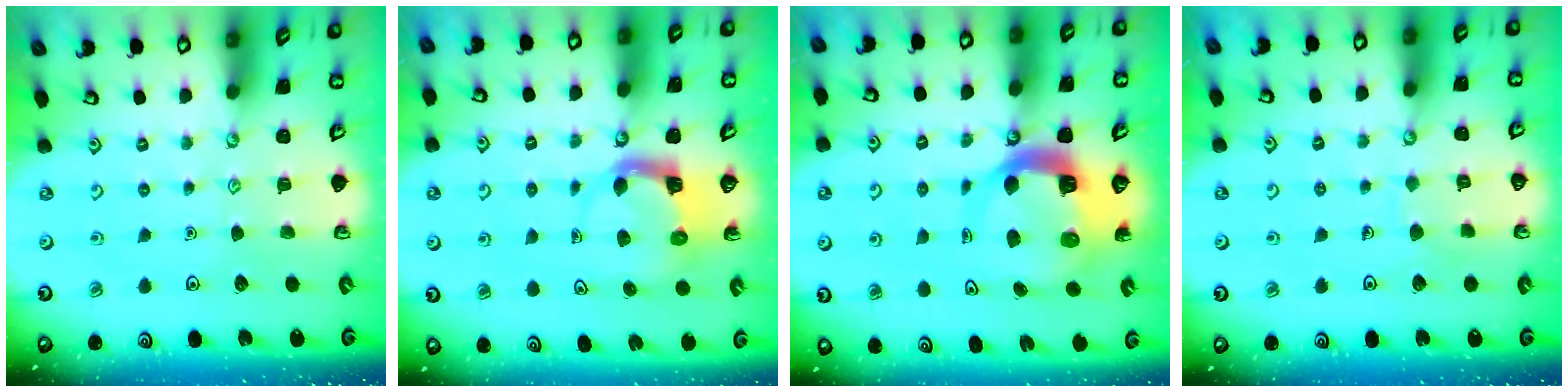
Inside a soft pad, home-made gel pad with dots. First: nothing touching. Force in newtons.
{"total": 3.7, "press": 3.6, "slide": 0.7}
{"total": 9.8, "press": 9.8, "slide": 1.1}
{"total": 4.3, "press": 4.3, "slide": 0.3}